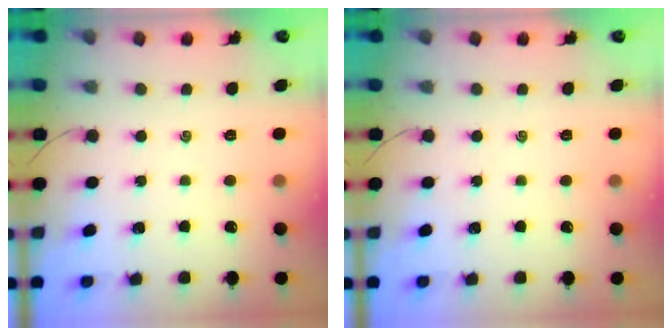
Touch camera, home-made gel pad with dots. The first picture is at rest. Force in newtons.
{"total": 0.0}